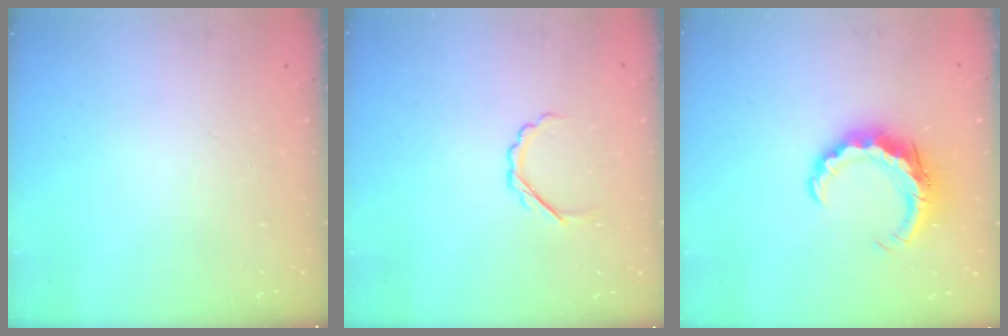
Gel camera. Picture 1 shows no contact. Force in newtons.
{"total": 3.5, "press": 3.4, "slide": 0.8}
{"total": 8.0, "press": 8.0, "slide": 0.3}